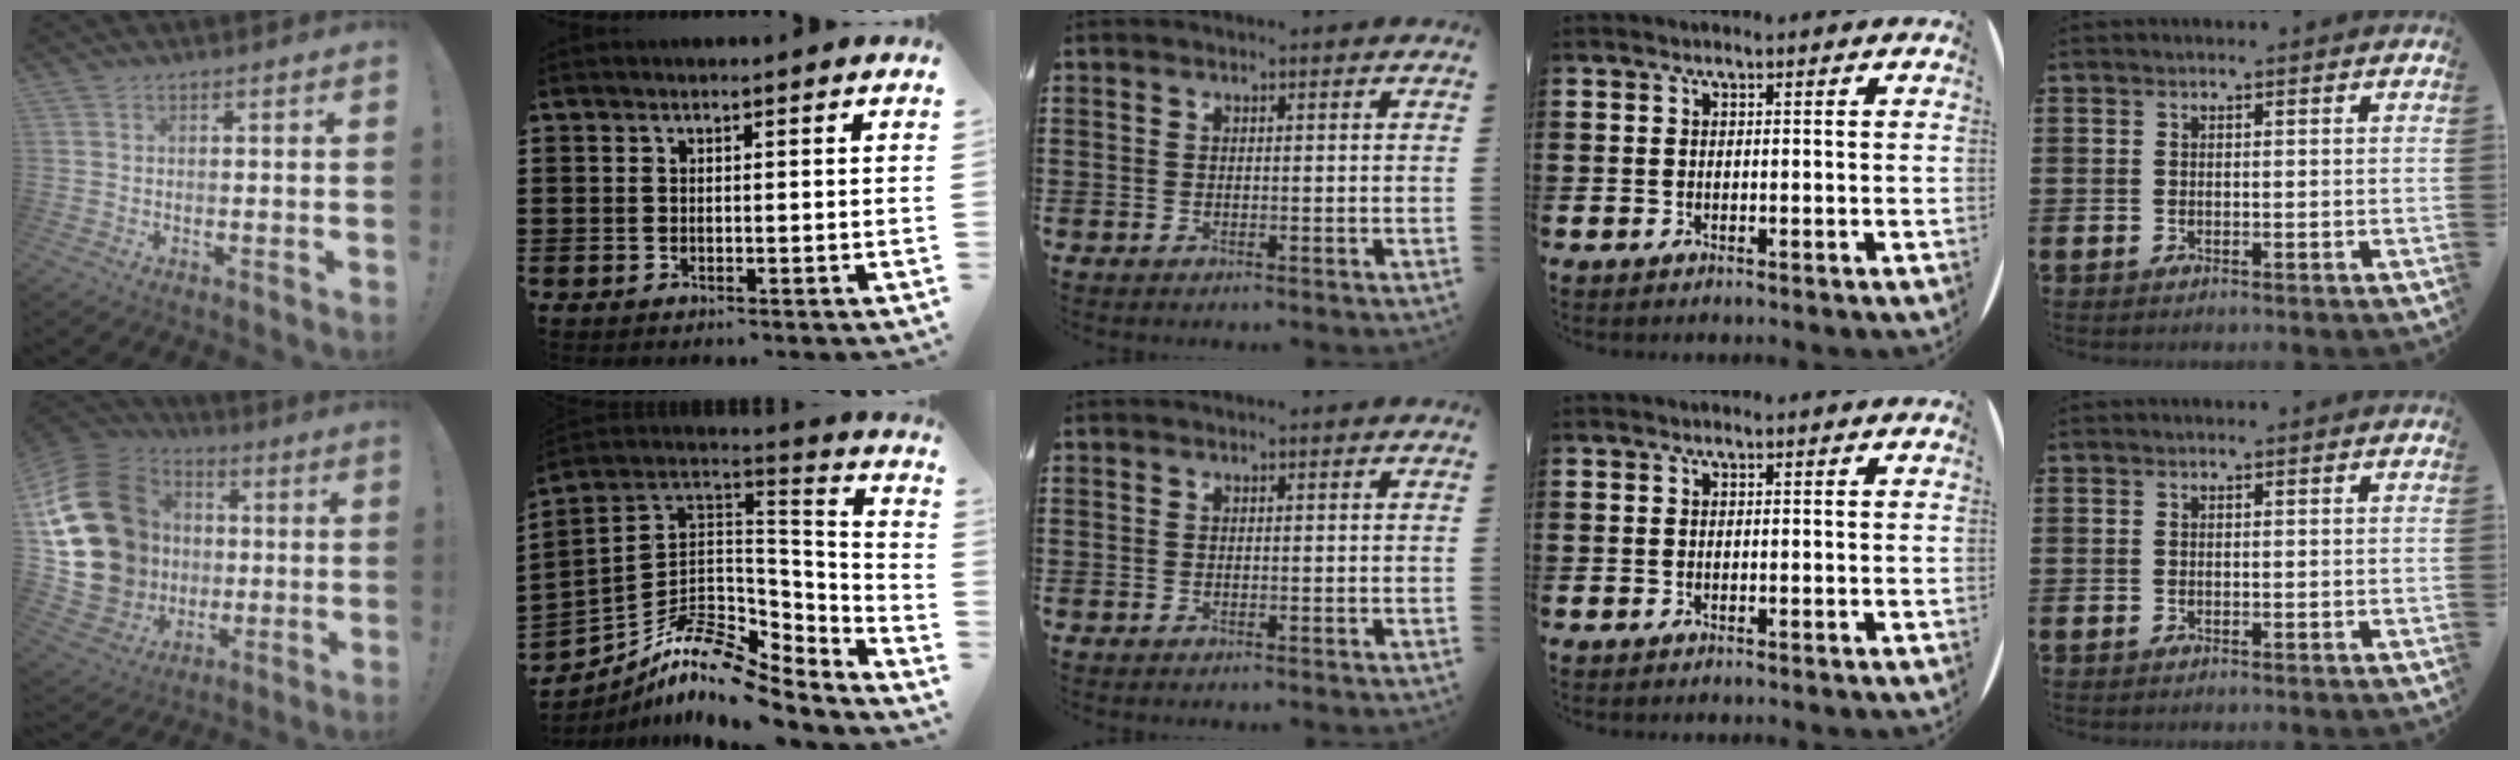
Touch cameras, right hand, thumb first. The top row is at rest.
{"thumb": {"total": 25.3, "force": [3.4, 21.6, 12.6], "torque": [-0.242, -0.004, 0.112]}, "index": {"total": 10.6, "force": [-7.5, 5.1, 5.5], "torque": [-0.116, 0.011, -0.142]}}